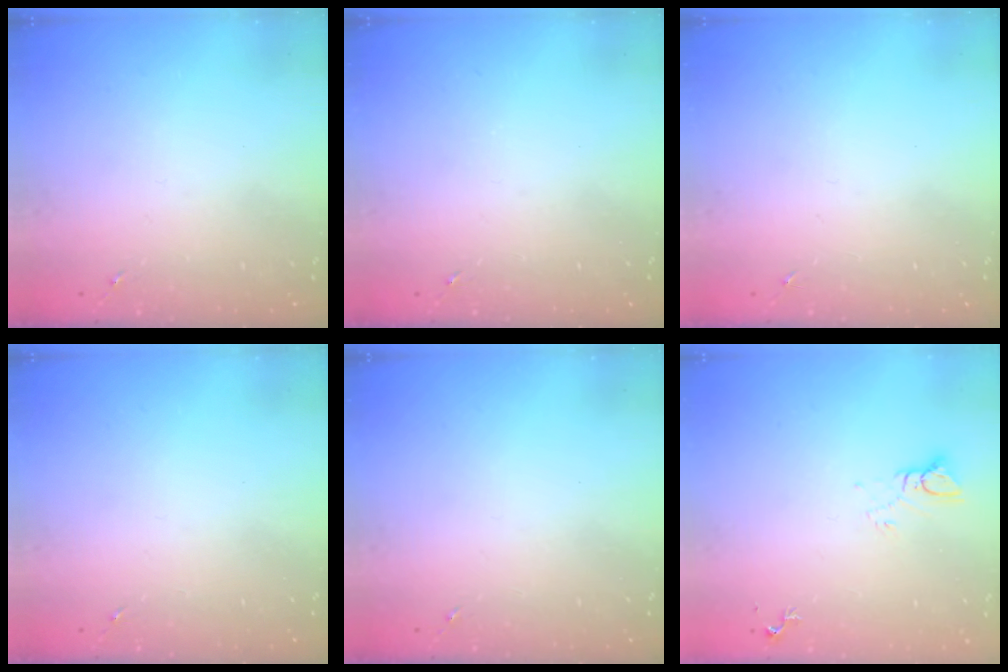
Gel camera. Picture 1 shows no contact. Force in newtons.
{"total": 0.0}
{"total": 0.0}
{"total": 0.0}
{"total": 0.0}
{"total": 3.9, "press": 3.9, "slide": 0.3}